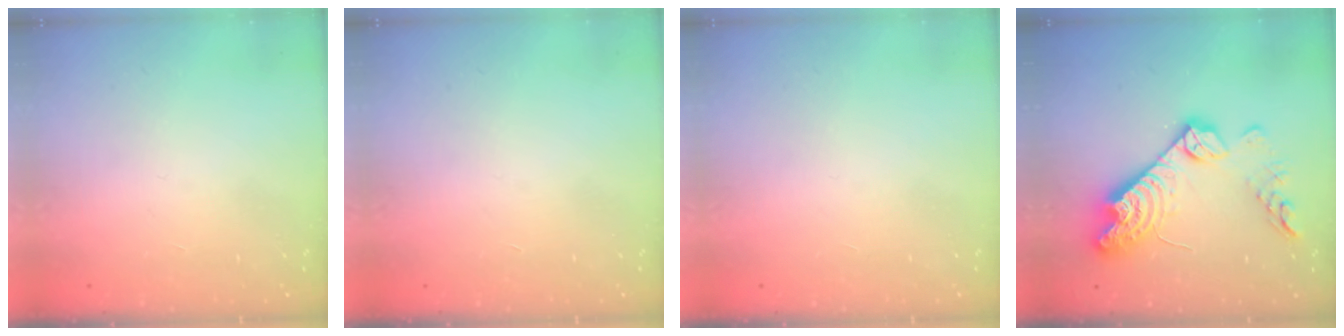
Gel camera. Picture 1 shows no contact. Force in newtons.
{"total": 0.0}
{"total": 0.0}
{"total": 18.9, "press": 18.8, "slide": 1.4}